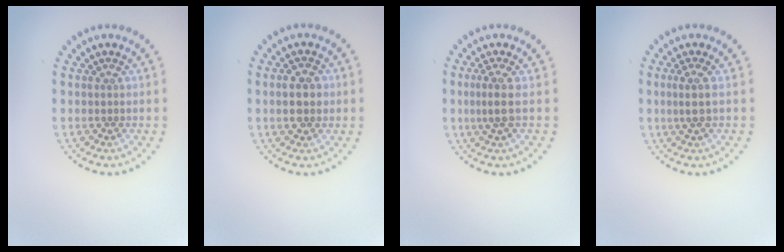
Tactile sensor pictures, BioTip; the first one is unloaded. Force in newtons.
{"total": 2.8, "press": 2.8, "slide": 0.1}
{"total": 2.0, "press": 1.5, "slide": 1.4}
{"total": 1.8, "press": 1.3, "slide": 1.3}